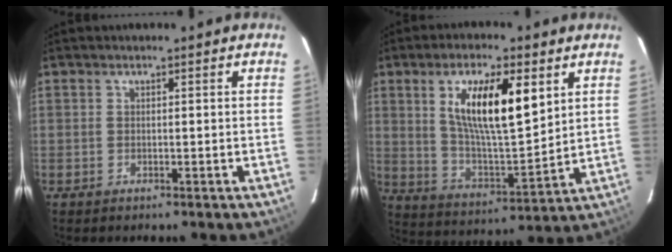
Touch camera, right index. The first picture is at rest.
{"total": 15.4, "force": [5.9, 4.7, 13.4], "torque": [-0.233, 0.002, 0.110]}